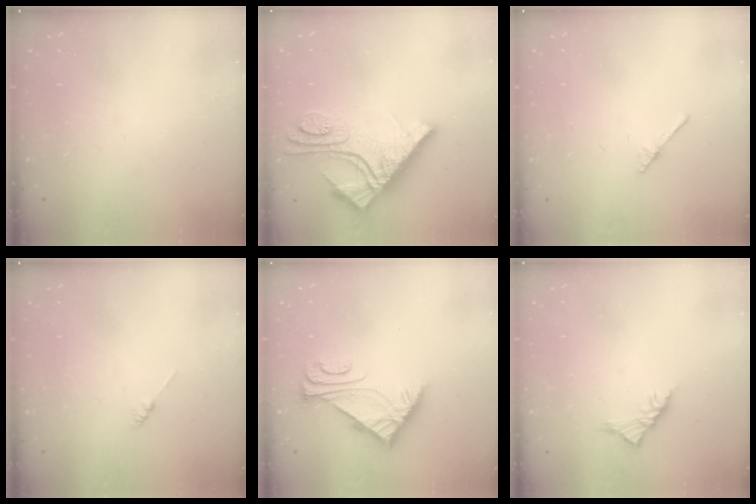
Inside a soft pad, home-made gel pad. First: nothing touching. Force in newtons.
{"total": 13.9, "press": 13.8, "slide": 1.4}
{"total": 2.0, "press": 2.0, "slide": 0.2}
{"total": 0.0}
{"total": 5.7, "press": 5.7, "slide": 0.6}
{"total": 3.5, "press": 3.4, "slide": 1.0}